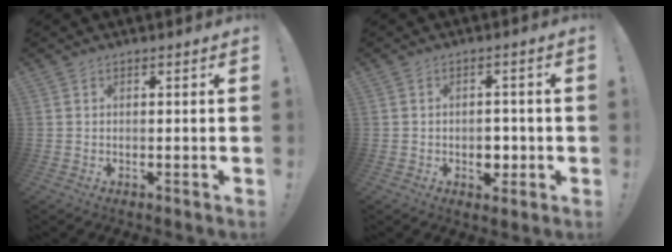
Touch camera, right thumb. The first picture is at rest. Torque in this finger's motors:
{"motor_torque": [0.77, 0.70, 0.51, -0.06, 0.00]}